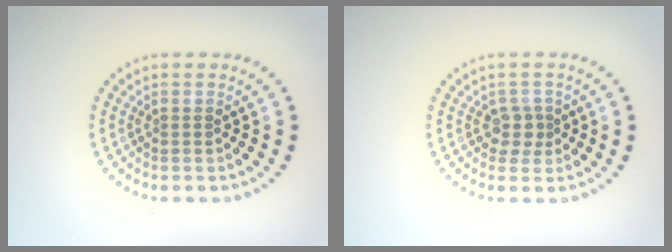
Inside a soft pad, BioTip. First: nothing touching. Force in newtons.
{"total": 1.7, "press": 1.4, "slide": 1.0}